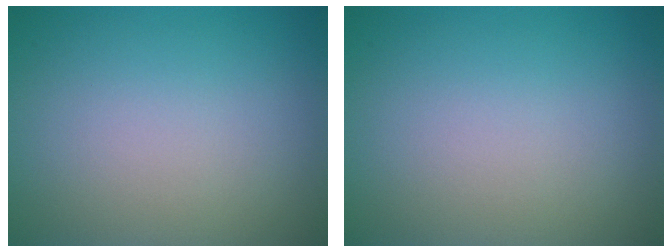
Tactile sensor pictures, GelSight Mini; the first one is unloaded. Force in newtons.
{"total": 0.0}